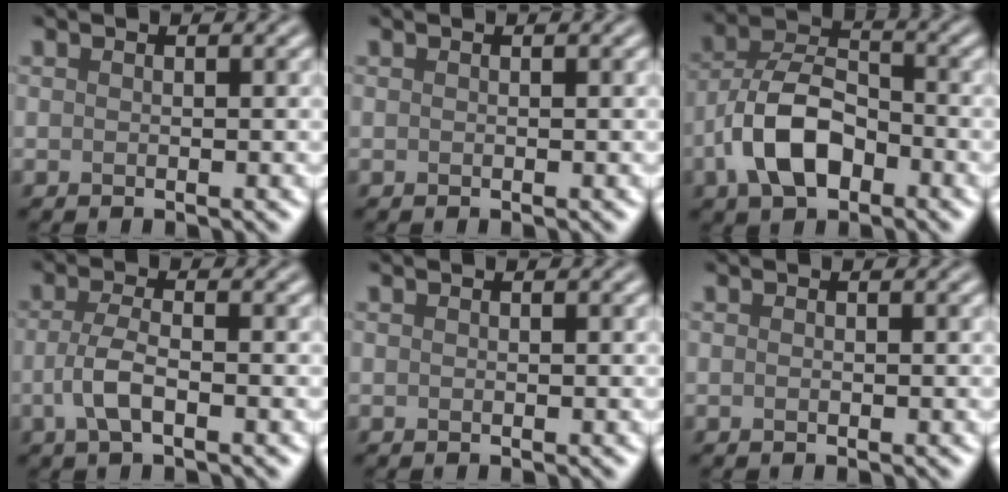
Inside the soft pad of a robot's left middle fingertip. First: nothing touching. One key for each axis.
{"total": 0.0}
{"total": 7.2, "fx": -2.9, "fy": 4.1, "fz": 5.1, "tx": -0.098, "ty": 0.006, "tz": -0.059}
{"total": 3.0, "fx": -0.9, "fy": 1.0, "fz": 2.6, "tx": -0.059, "ty": 0.000, "tz": -0.024}
{"total": 0.0}
{"total": 0.0}